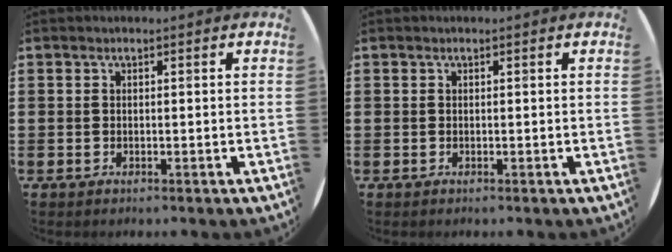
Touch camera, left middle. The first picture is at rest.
{"total": 0.0}